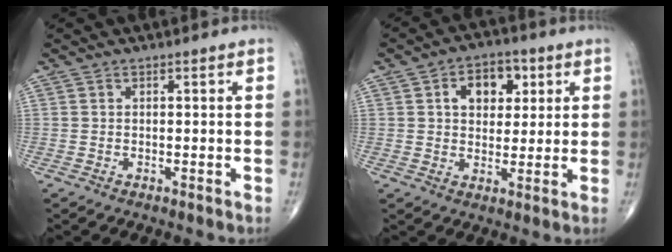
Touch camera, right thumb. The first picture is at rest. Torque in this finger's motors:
{"motor_torque": [-0.02, 0.14, 0.56, 0.21, 0.00]}